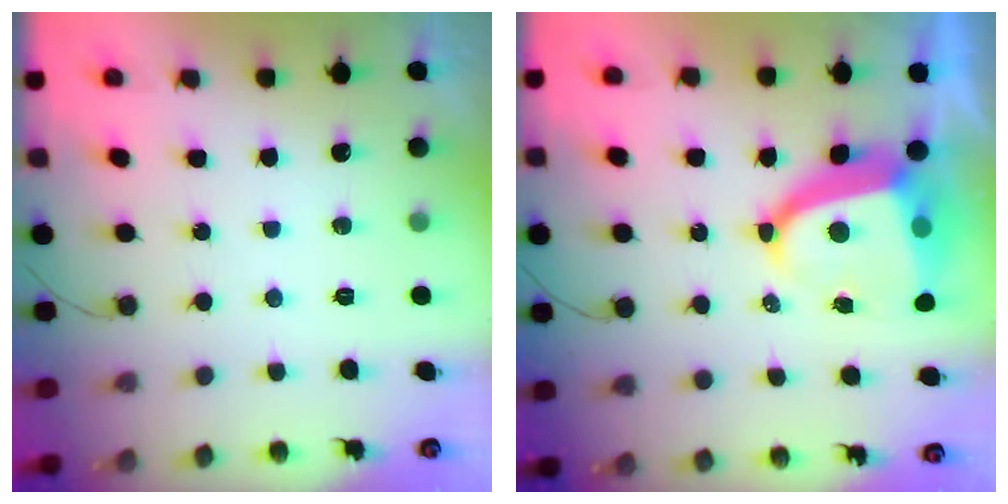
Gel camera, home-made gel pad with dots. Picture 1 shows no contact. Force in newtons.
{"total": 11.0, "press": 10.9, "slide": 1.8}